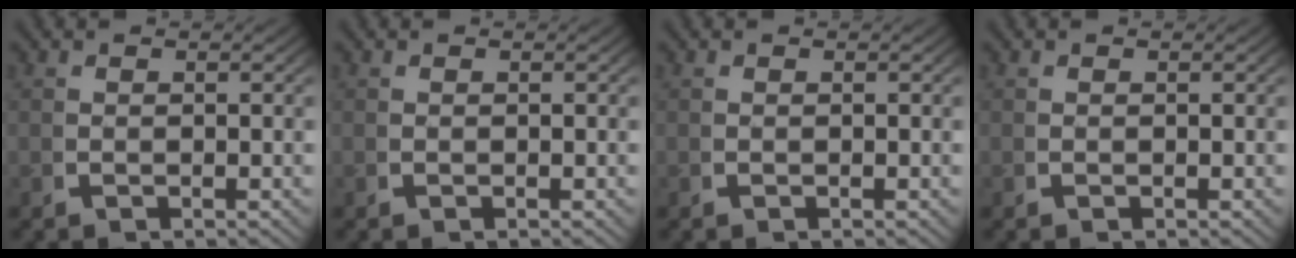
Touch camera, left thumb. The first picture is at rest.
{"total": 0.0}
{"total": 0.0}
{"total": 0.0}